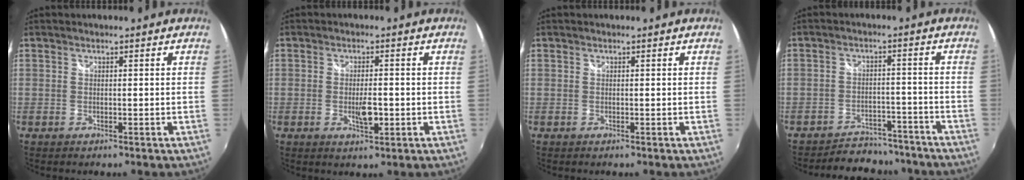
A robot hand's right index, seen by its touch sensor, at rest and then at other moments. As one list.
[{"total": 4.3, "force": [-0.9, 1.5, 4.0], "torque": [-0.069, -0.007, -0.014]}, {"total": 0.0}, {"total": 11.8, "force": [-10.5, 4.9, 2.4], "torque": [-0.059, 0.020, -0.130]}]